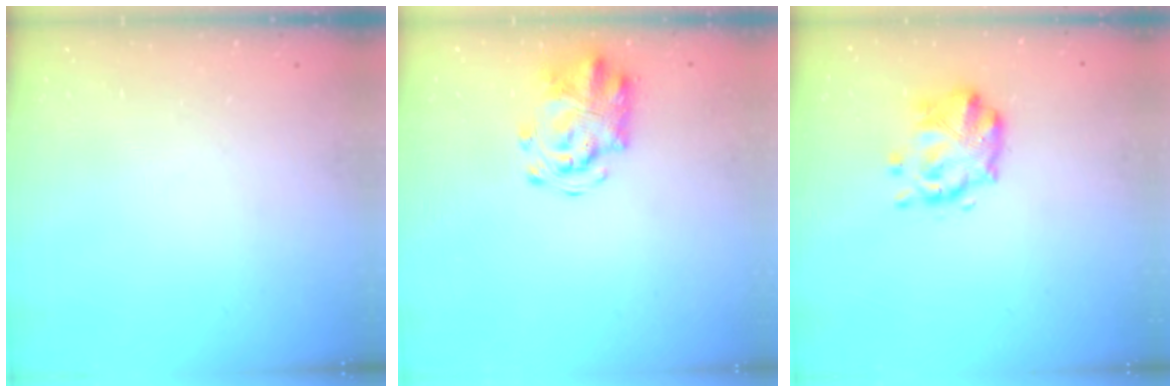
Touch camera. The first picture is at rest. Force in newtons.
{"total": 4.4, "press": 4.1, "slide": 1.6}
{"total": 6.6, "press": 6.6, "slide": 0.3}